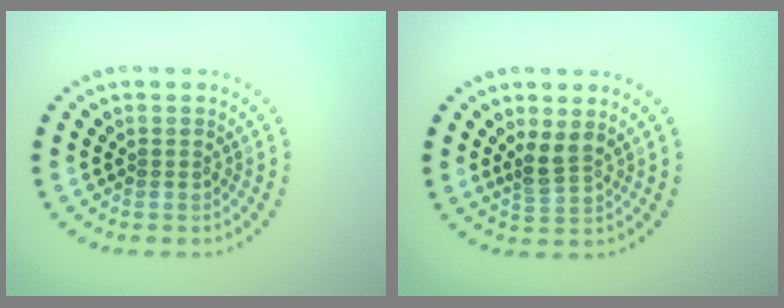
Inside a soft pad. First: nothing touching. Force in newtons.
{"total": 2.2, "press": 1.7, "slide": 1.4}